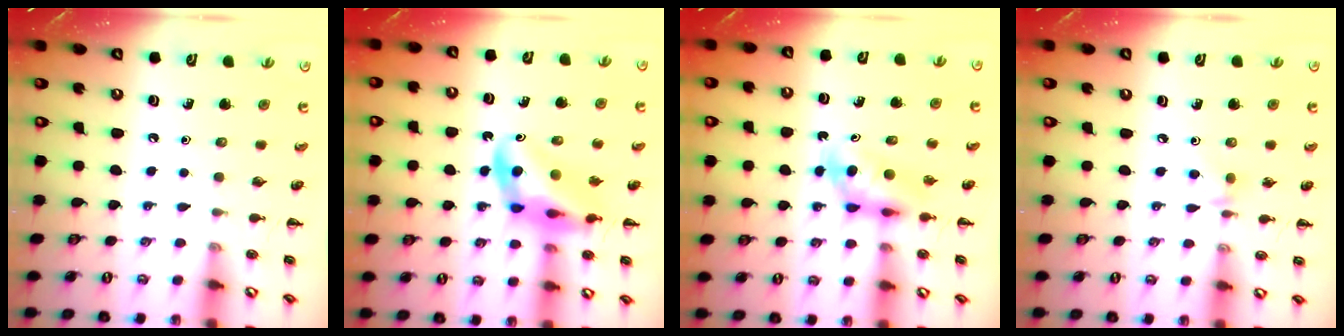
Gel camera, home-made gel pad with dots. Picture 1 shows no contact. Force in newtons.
{"total": 12.3, "press": 11.8, "slide": 3.4}
{"total": 5.1, "press": 5.0, "slide": 0.7}
{"total": 4.3, "press": 4.0, "slide": 1.6}